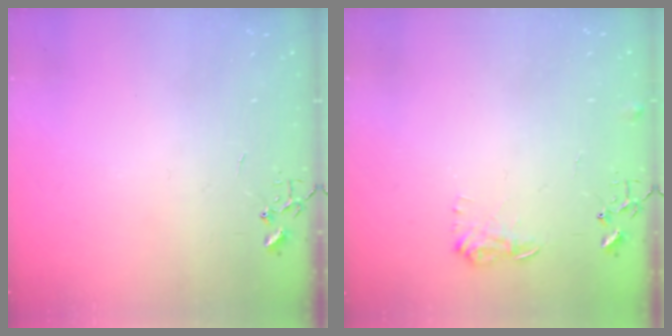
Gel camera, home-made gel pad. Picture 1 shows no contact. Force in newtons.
{"total": 7.6, "press": 7.6, "slide": 0.3}